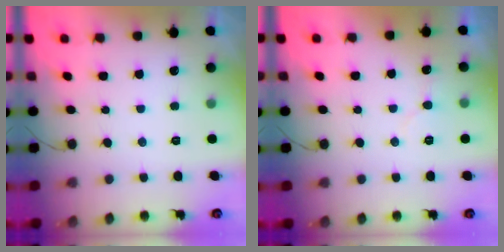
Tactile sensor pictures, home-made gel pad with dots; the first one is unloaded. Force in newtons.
{"total": 5.0, "press": 4.9, "slide": 0.5}